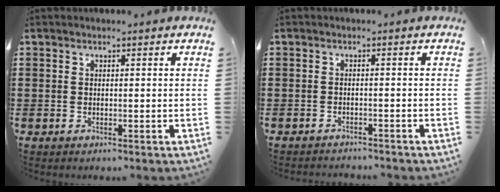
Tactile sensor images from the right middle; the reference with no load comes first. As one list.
[{"total": 1.2, "force": [-1.2, 0.0, 0.0], "torque": [-0.006, -0.001, -0.025]}]